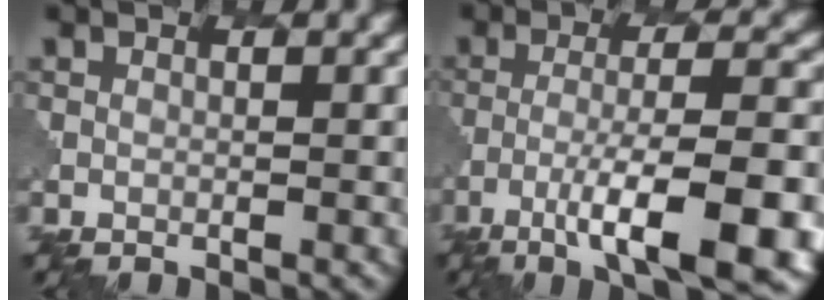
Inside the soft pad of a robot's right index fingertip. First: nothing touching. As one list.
[{"total": 11.1, "force": [-5.6, 2.8, 9.2], "torque": [-0.151, -0.005, -0.086]}]